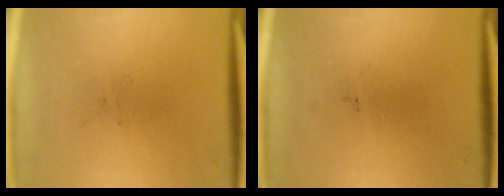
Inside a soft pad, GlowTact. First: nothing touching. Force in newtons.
{"total": 0.0}